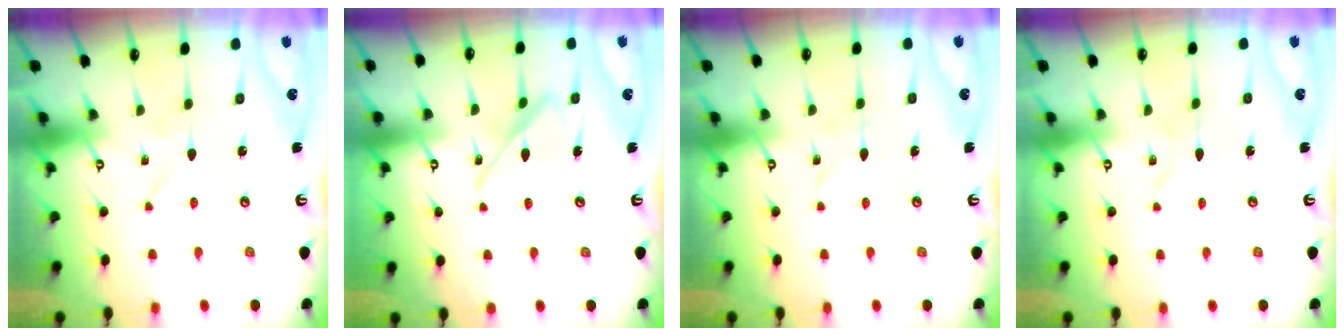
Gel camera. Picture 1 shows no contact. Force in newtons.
{"total": 13.5, "press": 13.5, "slide": 1.2}
{"total": 2.6, "press": 2.6, "slide": 0.3}
{"total": 1.9, "press": 1.9, "slide": 0.2}